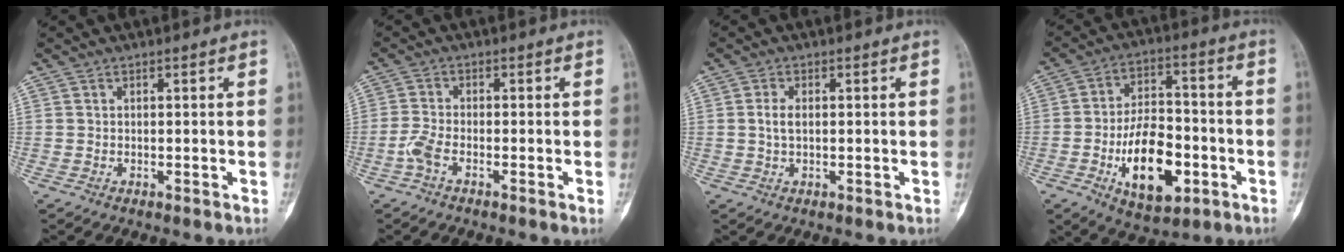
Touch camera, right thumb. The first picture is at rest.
{"total": 3.3, "force": [-1.6, 0.9, 2.7], "torque": [-0.065, 0.000, -0.041]}
{"total": 2.5, "force": [0.2, 1.4, 2.1], "torque": [-0.048, 0.002, 0.003]}
{"total": 15.9, "force": [-5.1, 8.5, 12.4], "torque": [-0.176, 0.026, -0.079]}